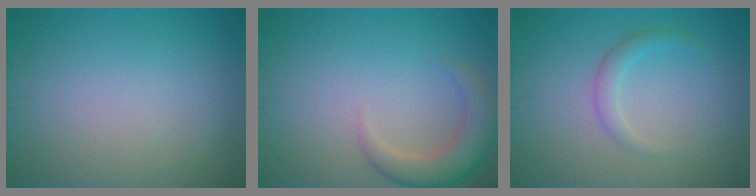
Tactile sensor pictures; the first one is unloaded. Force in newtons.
{"total": 4.1, "press": 4.1, "slide": 0.4}
{"total": 1.7, "press": 1.7, "slide": 0.0}